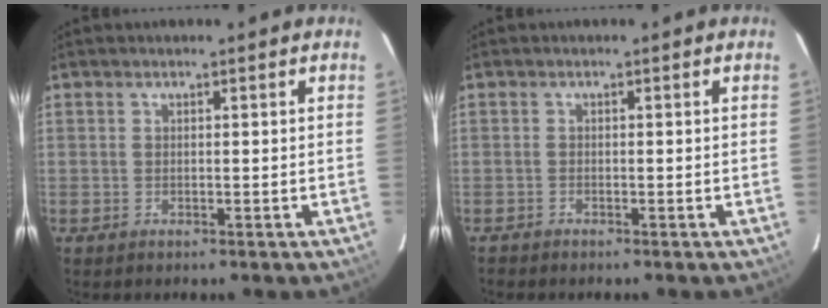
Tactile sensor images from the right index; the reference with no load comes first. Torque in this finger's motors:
{"motor_torque": [0.16, -0.14, 0.00, 0.00]}